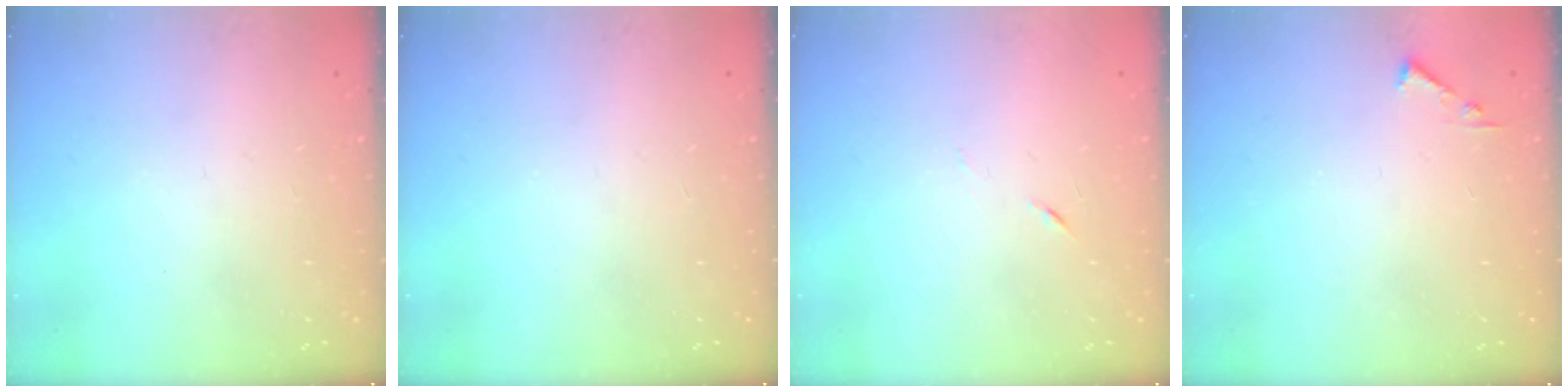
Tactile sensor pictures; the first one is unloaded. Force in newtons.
{"total": 0.0}
{"total": 3.7, "press": 3.6, "slide": 0.9}
{"total": 3.6, "press": 3.6, "slide": 0.4}